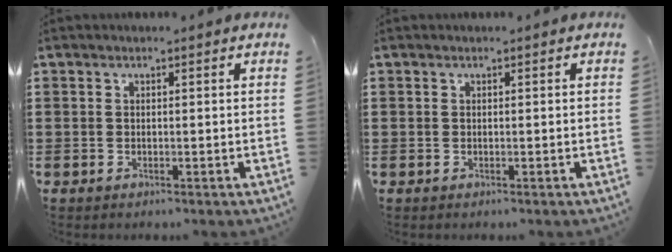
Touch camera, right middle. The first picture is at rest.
{"total": 0.0}